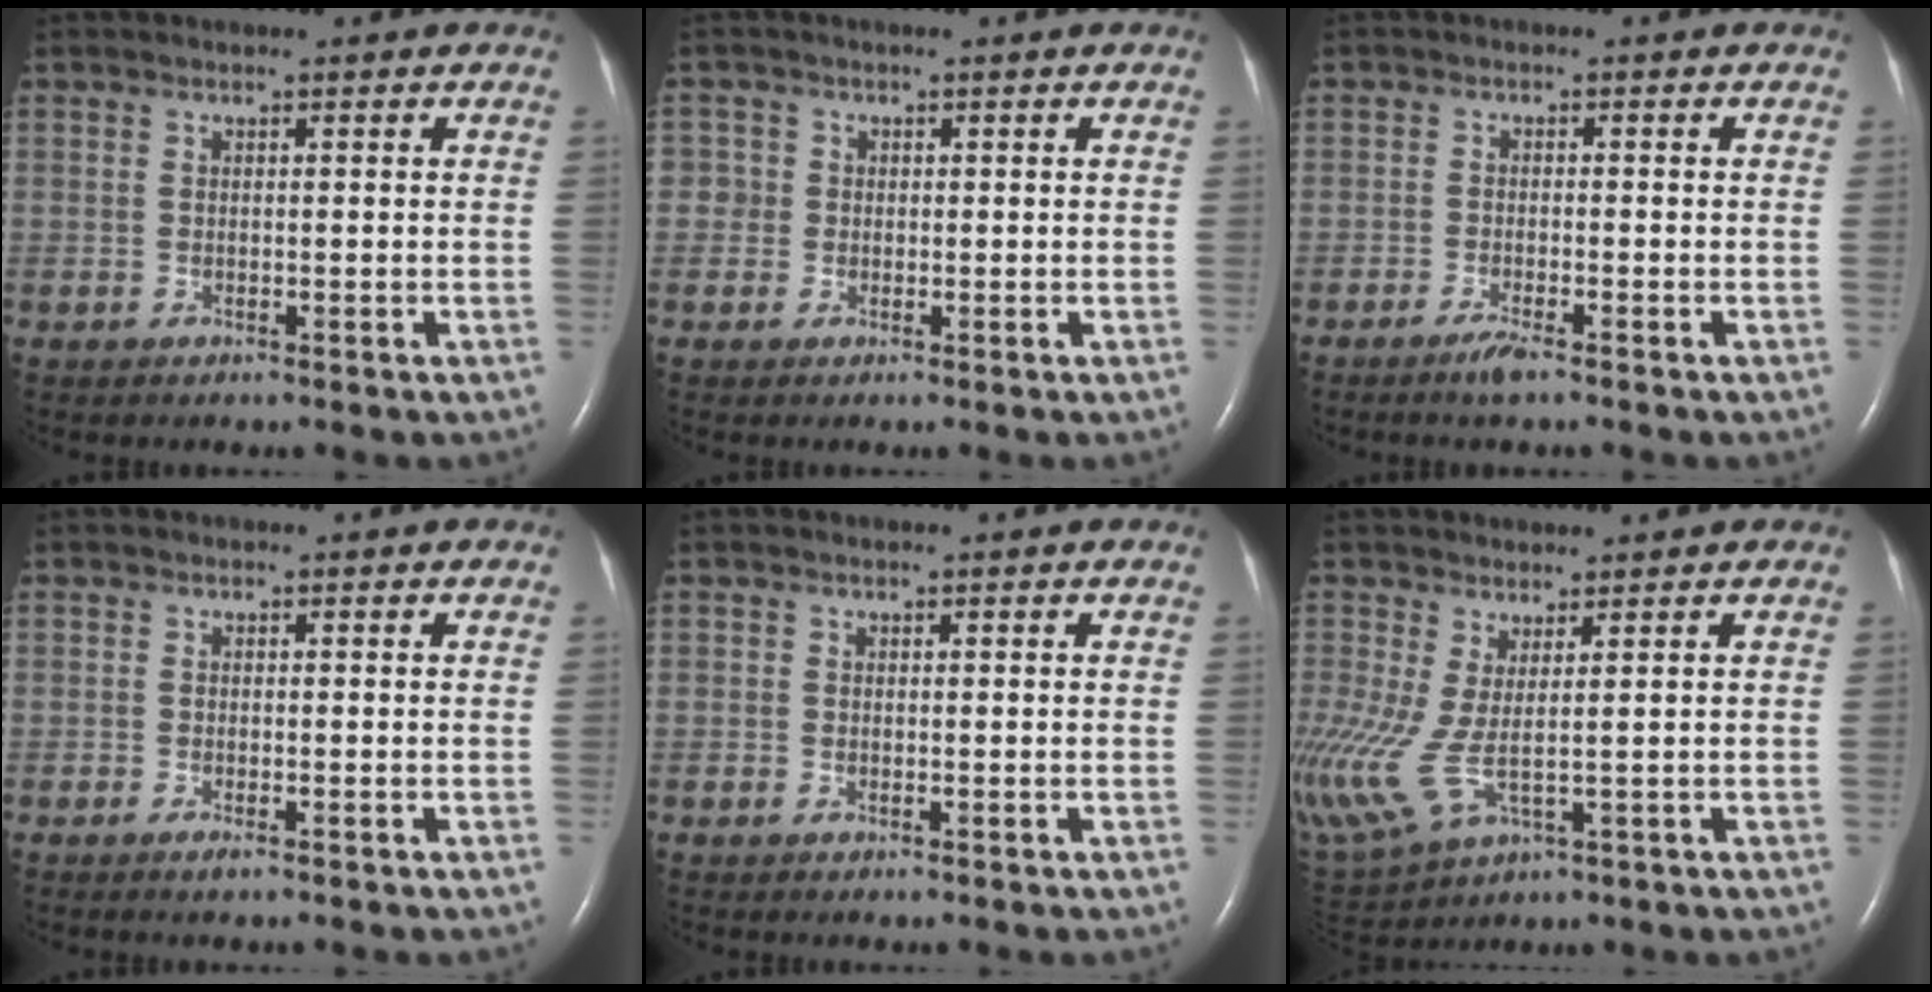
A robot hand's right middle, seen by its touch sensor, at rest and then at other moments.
{"total": 2.0, "force": [0.0, 2.0, 0.0], "torque": [0.009, 0.006, -0.004]}
{"total": 2.1, "force": [-1.6, 0.0, 1.3], "torque": [-0.036, -0.005, -0.031]}
{"total": 0.8, "force": [-0.6, 0.0, 0.5], "torque": [-0.015, -0.002, -0.010]}
{"total": 0.0}
{"total": 13.6, "force": [-0.9, 5.9, 12.2], "torque": [-0.319, -0.008, 0.003]}